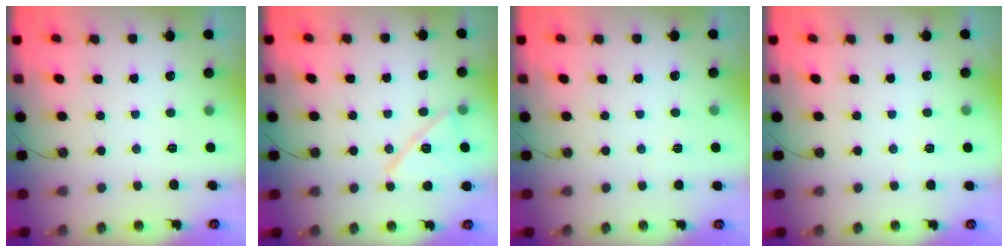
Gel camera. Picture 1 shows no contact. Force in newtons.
{"total": 13.3, "press": 13.3, "slide": 0.2}
{"total": 2.2, "press": 2.1, "slide": 0.7}
{"total": 2.2, "press": 2.1, "slide": 0.7}